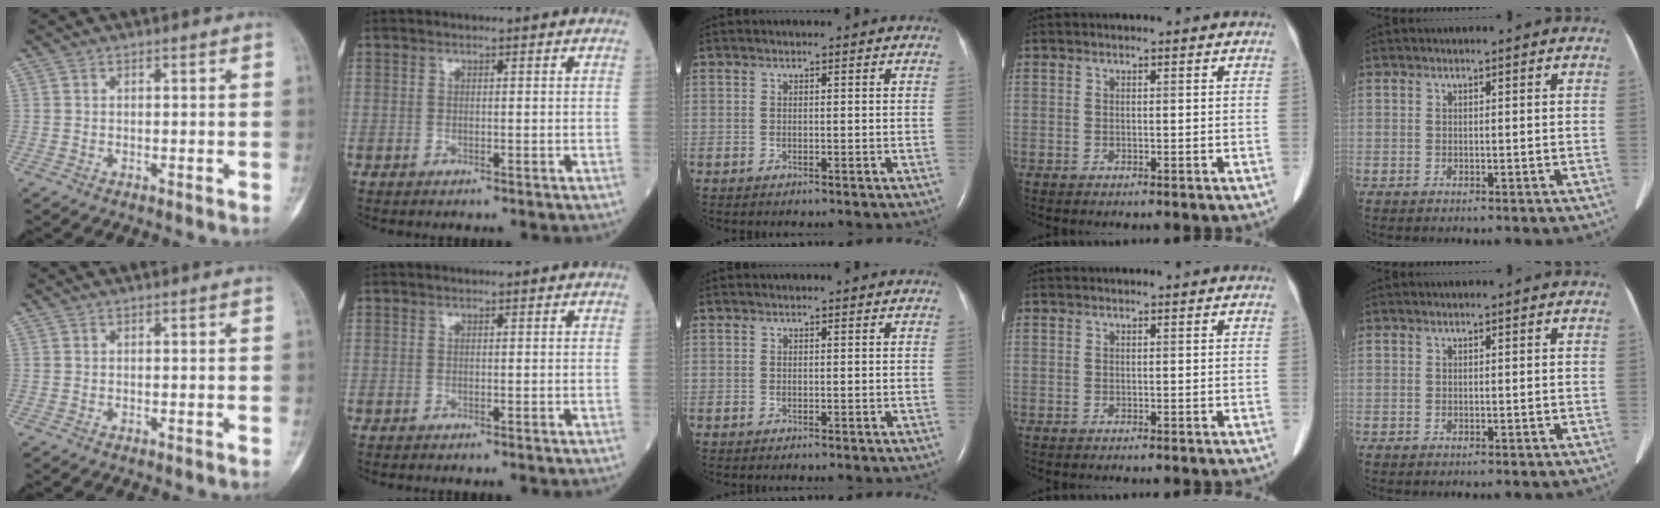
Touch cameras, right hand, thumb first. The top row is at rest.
{}